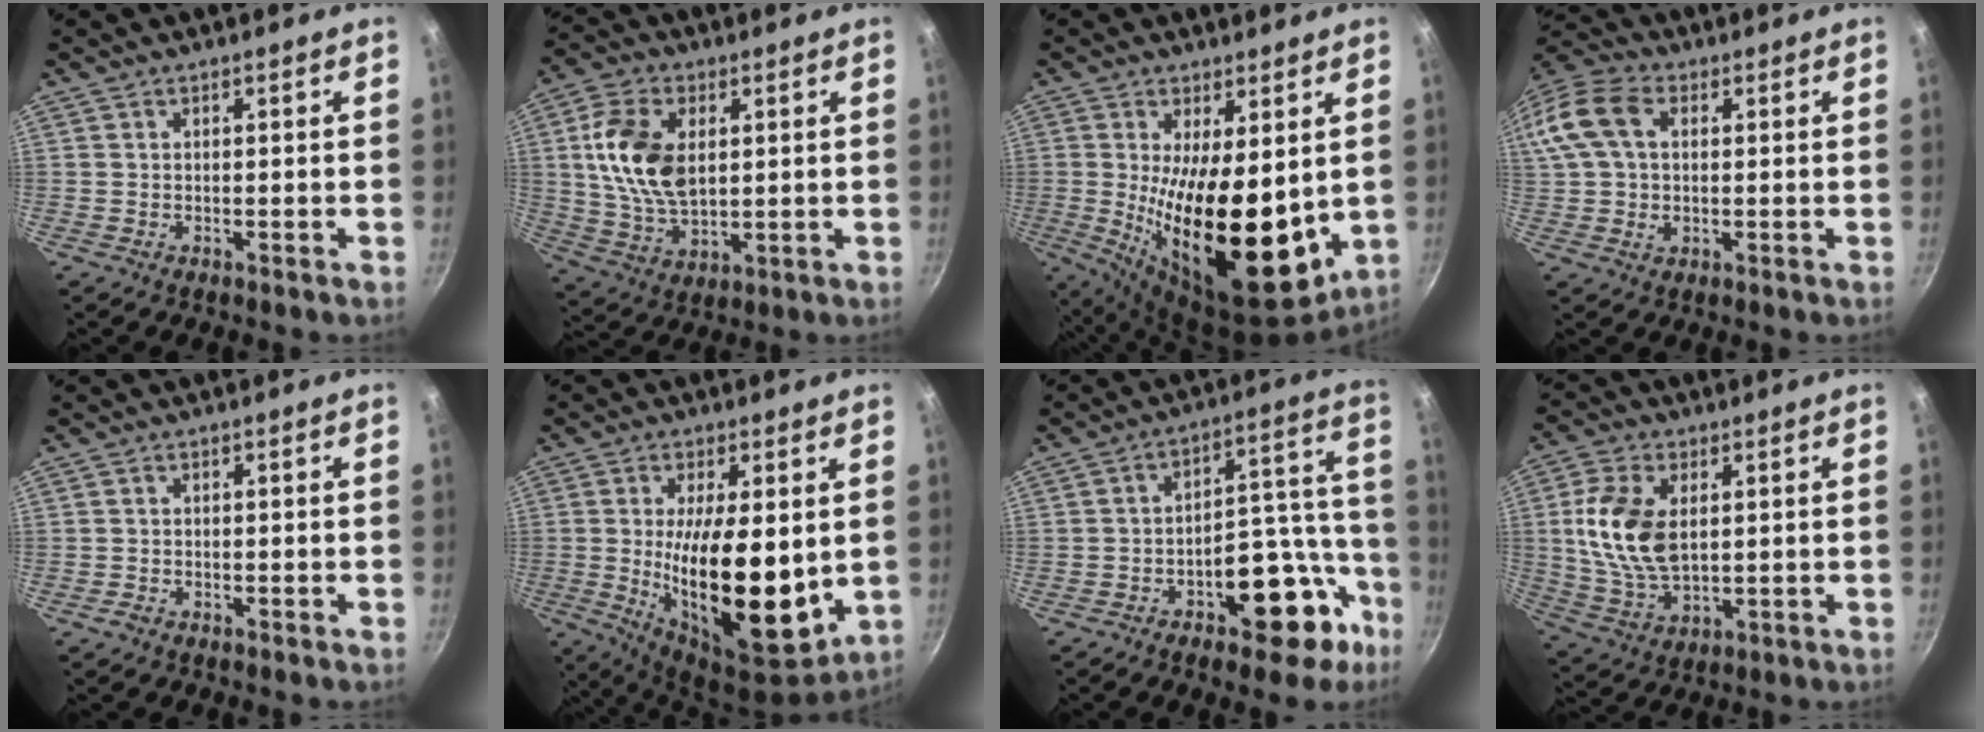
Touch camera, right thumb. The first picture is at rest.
{"total": 14.3, "force": [2.7, 8.8, 11.0], "torque": [-0.196, -0.009, 0.055]}
{"total": 21.1, "force": [0.7, 8.8, 19.2], "torque": [-0.285, -0.043, 0.027]}
{"total": 15.4, "force": [3.6, 10.3, 10.8], "torque": [-0.231, 0.028, 0.055]}
{"total": 1.0, "force": [-0.8, 0.6, 0.3], "torque": [-0.007, 0.004, -0.014]}
{"total": 19.4, "force": [-0.1, 7.6, 17.9], "torque": [-0.280, -0.030, 0.008]}
{"total": 16.9, "force": [-8.3, 8.9, 11.8], "torque": [-0.096, 0.084, -0.107]}
{"total": 13.5, "force": [2.2, 8.0, 10.7], "torque": [-0.200, -0.011, 0.047]}